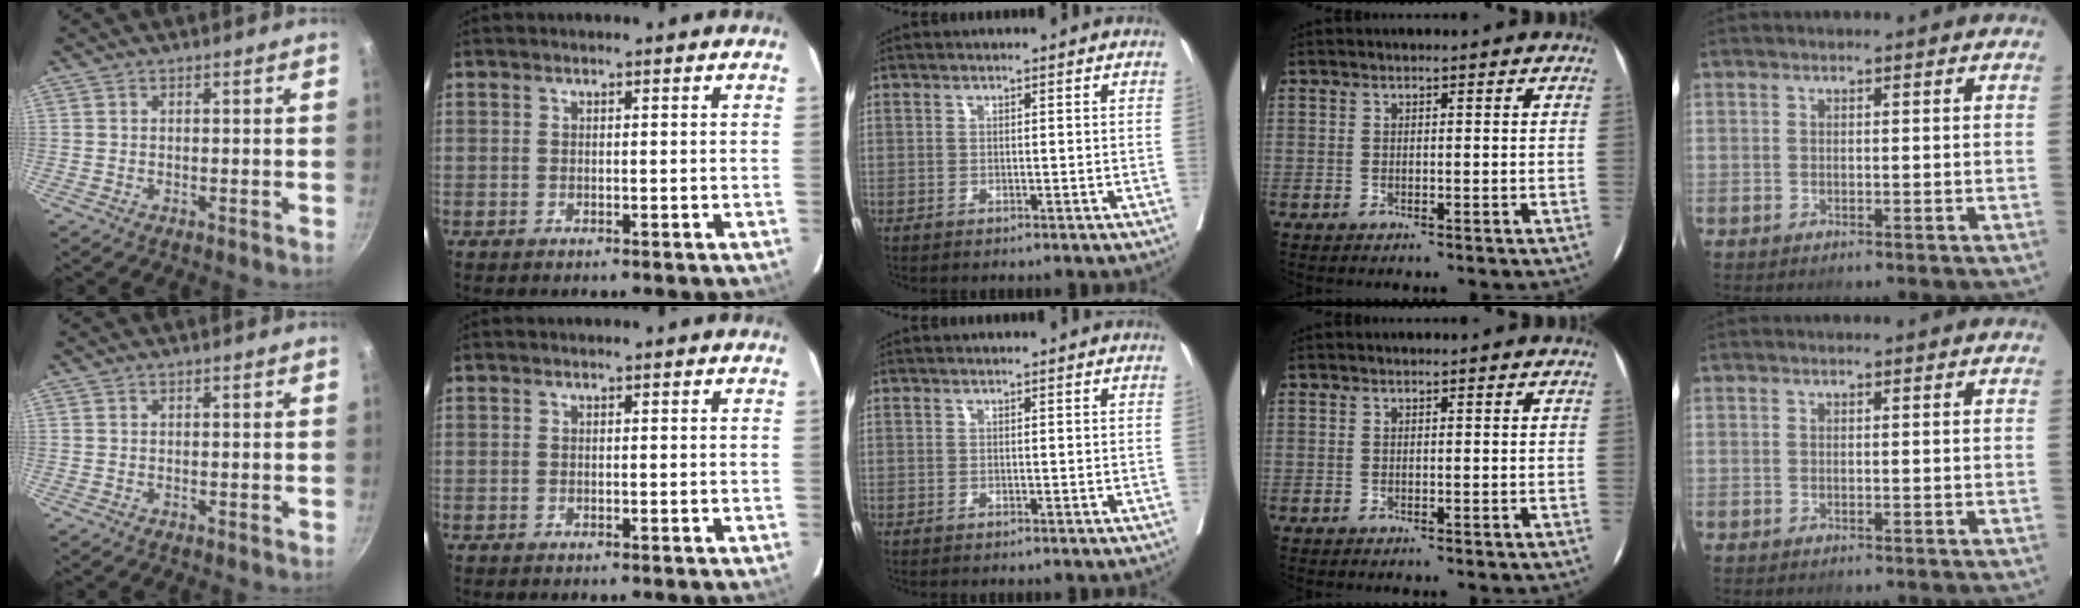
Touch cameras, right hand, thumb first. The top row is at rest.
{}